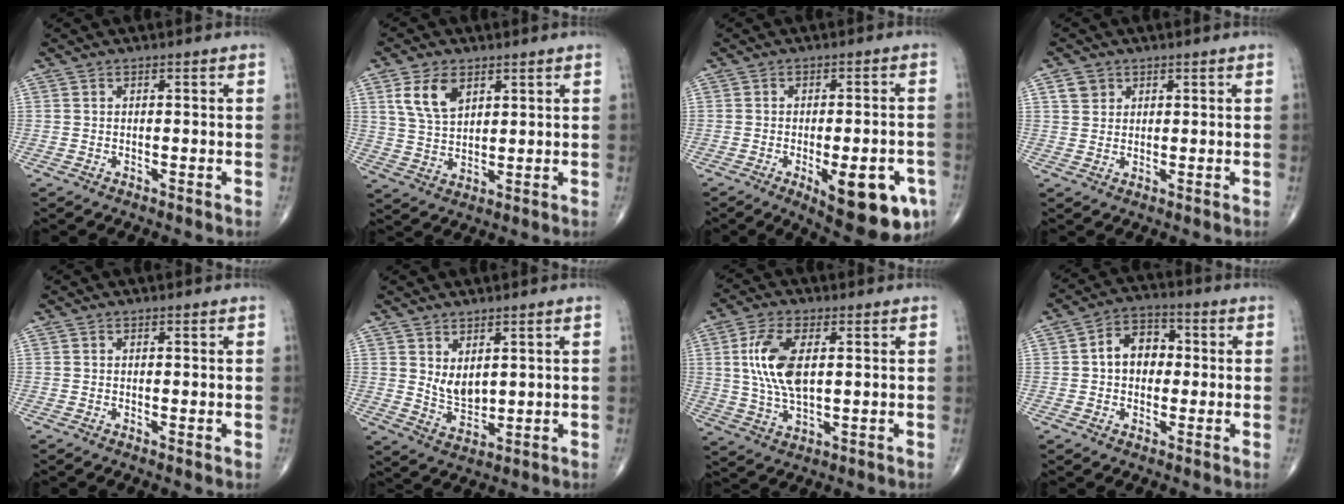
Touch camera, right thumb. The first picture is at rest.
{"total": 7.9, "force": [3.7, 4.6, 5.2], "torque": [-0.087, -0.015, 0.078]}
{"total": 14.8, "force": [-5.8, 5.2, 12.6], "torque": [-0.123, 0.011, -0.061]}
{"total": 3.0, "force": [1.5, 2.4, 0.9], "torque": [-0.004, -0.005, 0.026]}
{"total": 0.5, "force": [0.1, 0.1, 0.5], "torque": [-0.012, -0.004, -0.001]}
{"total": 5.2, "force": [1.9, 2.9, 3.9], "torque": [-0.058, -0.026, 0.046]}
{"total": 11.0, "force": [2.1, 5.2, 9.5], "torque": [-0.197, -0.004, 0.042]}
{"total": 8.0, "force": [0.5, 5.9, 5.3], "torque": [-0.053, 0.020, -0.002]}